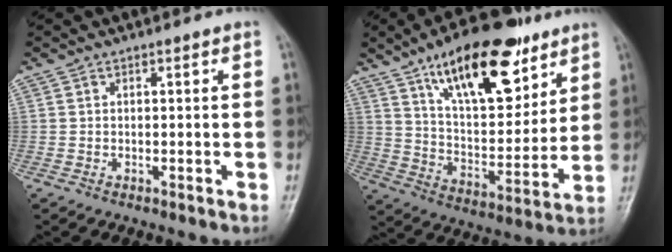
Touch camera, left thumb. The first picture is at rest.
{"total": 22.1, "force": [12.7, 9.5, 15.3], "torque": [-0.201, -0.051, 0.217]}